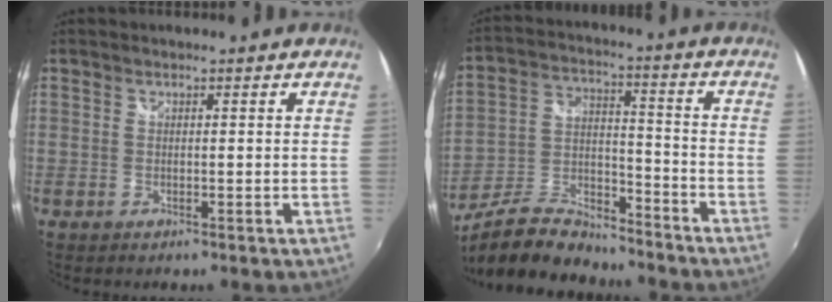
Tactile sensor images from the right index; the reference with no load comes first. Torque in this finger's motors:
{"motor_torque": [-0.49, -0.75, -0.43, -0.08]}